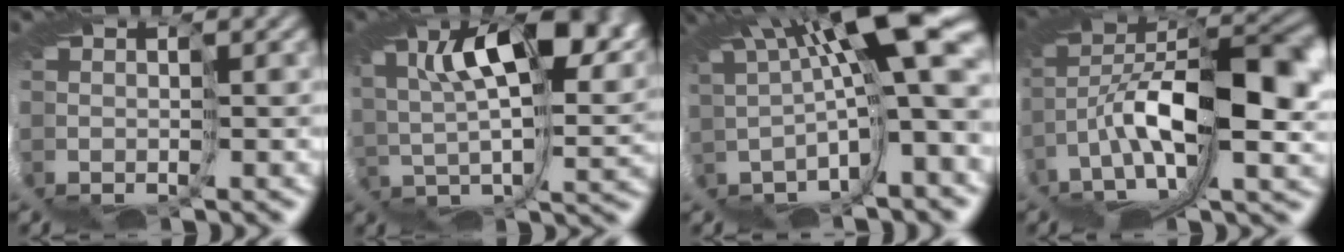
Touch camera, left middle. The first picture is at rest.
{"total": 9.2, "force": [5.6, 2.0, 7.0], "torque": [-0.128, -0.004, 0.105]}
{"total": 10.8, "force": [2.6, 0.2, 10.5], "torque": [-0.158, 0.025, 0.046]}
{"total": 9.9, "force": [0.9, 4.1, 9.0], "torque": [-0.187, 0.015, 0.010]}